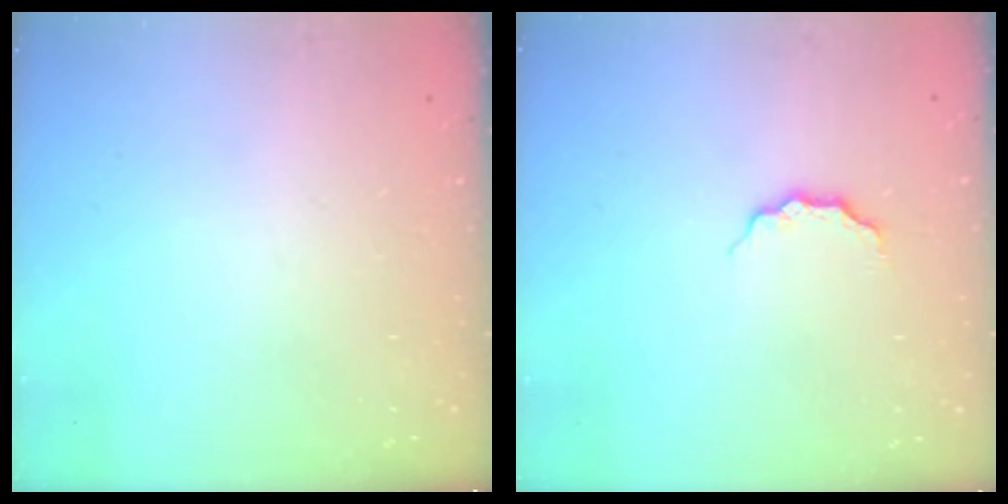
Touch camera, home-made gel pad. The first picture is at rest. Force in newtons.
{"total": 2.7, "press": 2.6, "slide": 0.3}